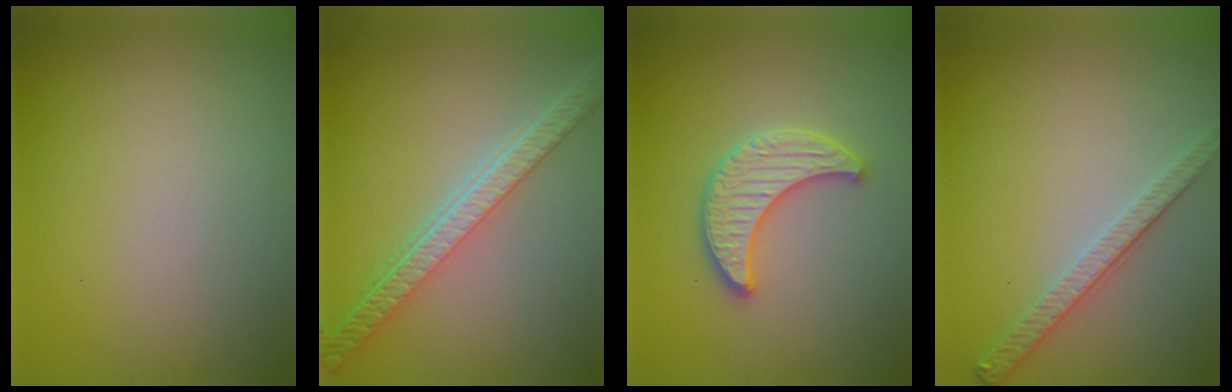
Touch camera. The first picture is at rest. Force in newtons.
{"total": 5.7, "press": 4.4, "slide": 3.7}
{"total": 3.6, "press": 3.5, "slide": 0.7}
{"total": 2.8, "press": 2.5, "slide": 1.2}